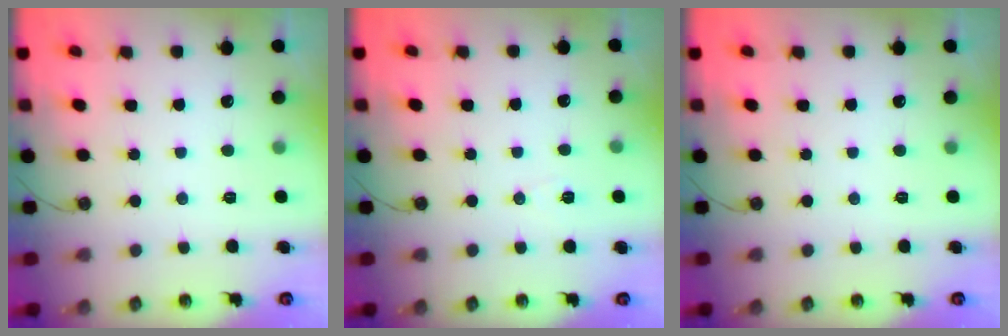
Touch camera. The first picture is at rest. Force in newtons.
{"total": 4.5, "press": 3.9, "slide": 2.3}
{"total": 0.0}